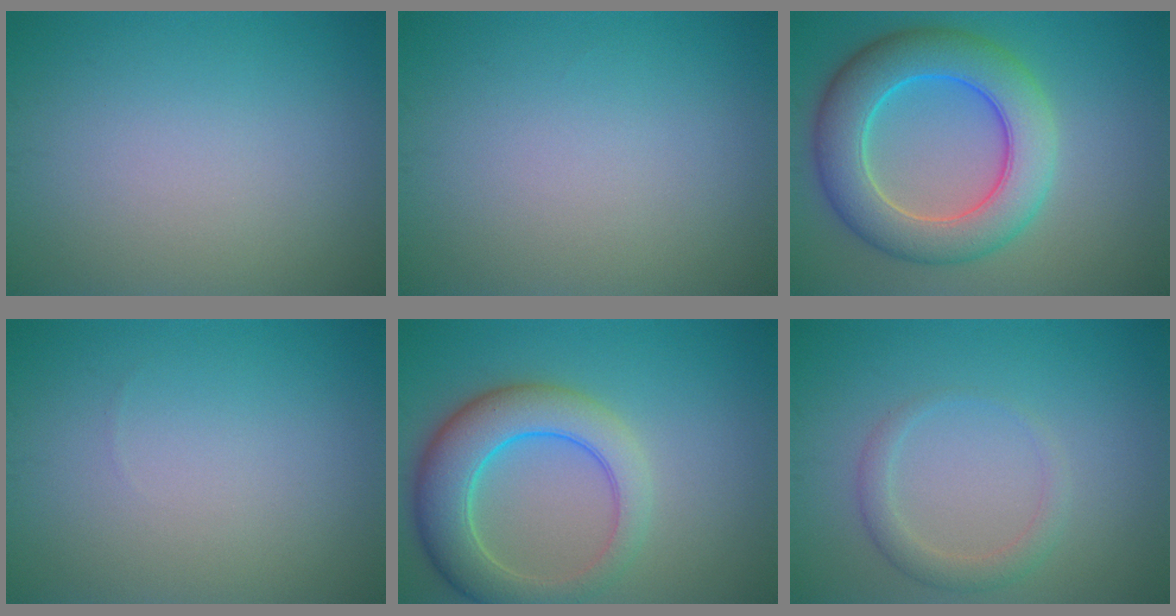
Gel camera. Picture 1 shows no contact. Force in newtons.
{"total": 0.0}
{"total": 8.7, "press": 8.7, "slide": 0.1}
{"total": 0.0}
{"total": 7.1, "press": 7.0, "slide": 0.3}
{"total": 2.0, "press": 2.0, "slide": 0.2}